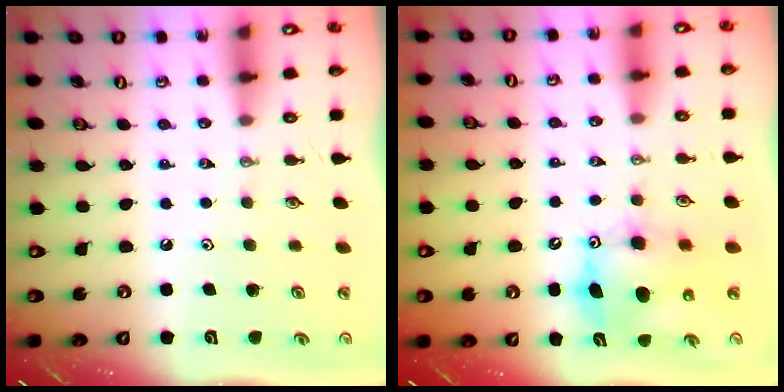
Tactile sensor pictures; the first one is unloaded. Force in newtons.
{"total": 8.9, "press": 8.9, "slide": 0.7}